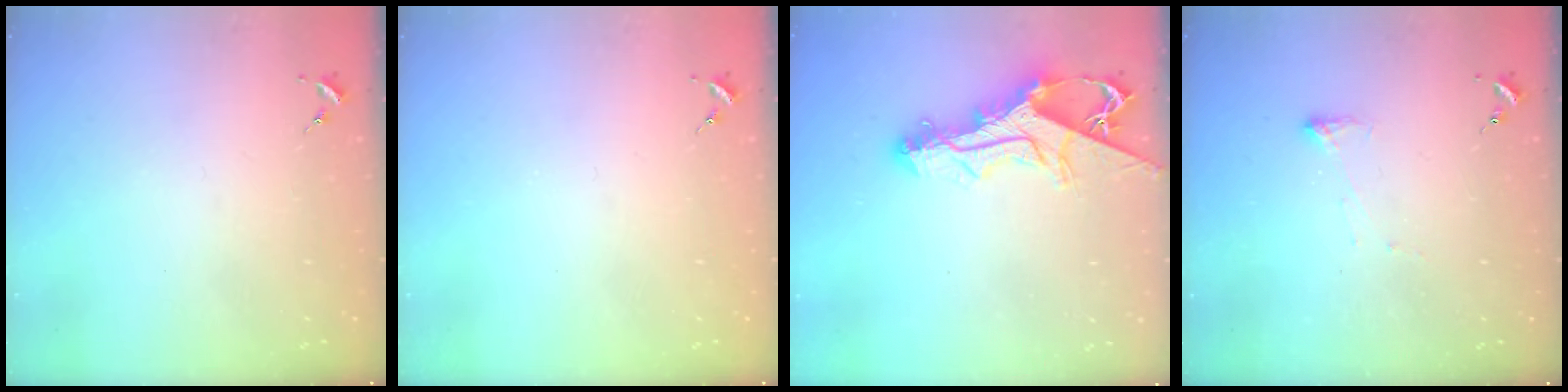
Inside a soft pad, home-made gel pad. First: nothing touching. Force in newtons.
{"total": 0.0}
{"total": 13.3, "press": 13.2, "slide": 1.5}
{"total": 4.1, "press": 4.1, "slide": 0.8}